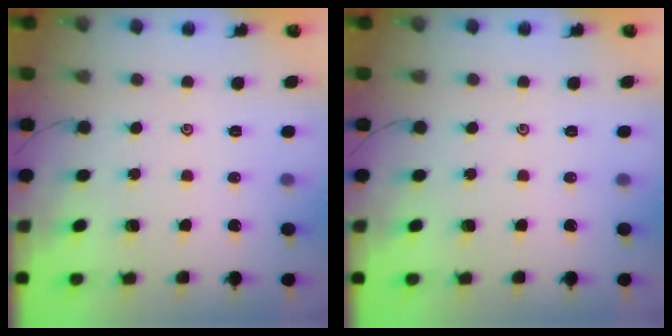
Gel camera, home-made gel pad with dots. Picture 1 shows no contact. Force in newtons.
{"total": 0.0}